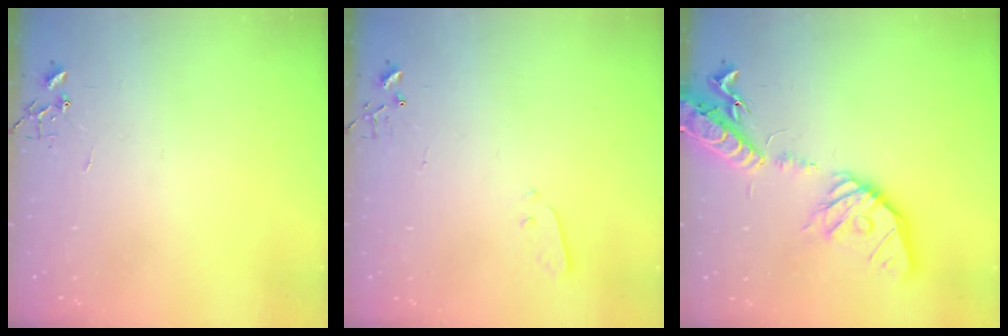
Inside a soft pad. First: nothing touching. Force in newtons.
{"total": 3.2, "press": 3.2, "slide": 0.1}
{"total": 22.7, "press": 22.4, "slide": 3.7}